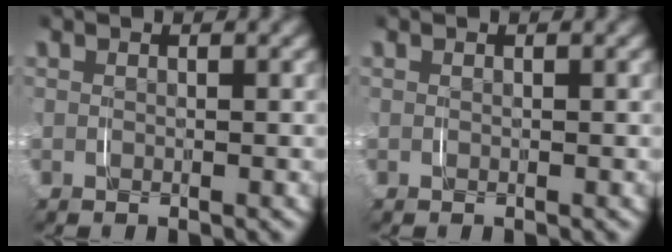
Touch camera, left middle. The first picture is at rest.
{"total": 0.0}